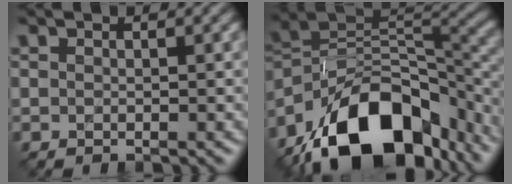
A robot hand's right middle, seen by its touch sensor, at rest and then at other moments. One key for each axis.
{"total": 15.9, "fx": -9.9, "fy": 8.3, "fz": 9.3, "tx": -0.167, "ty": 0.013, "tz": -0.176}